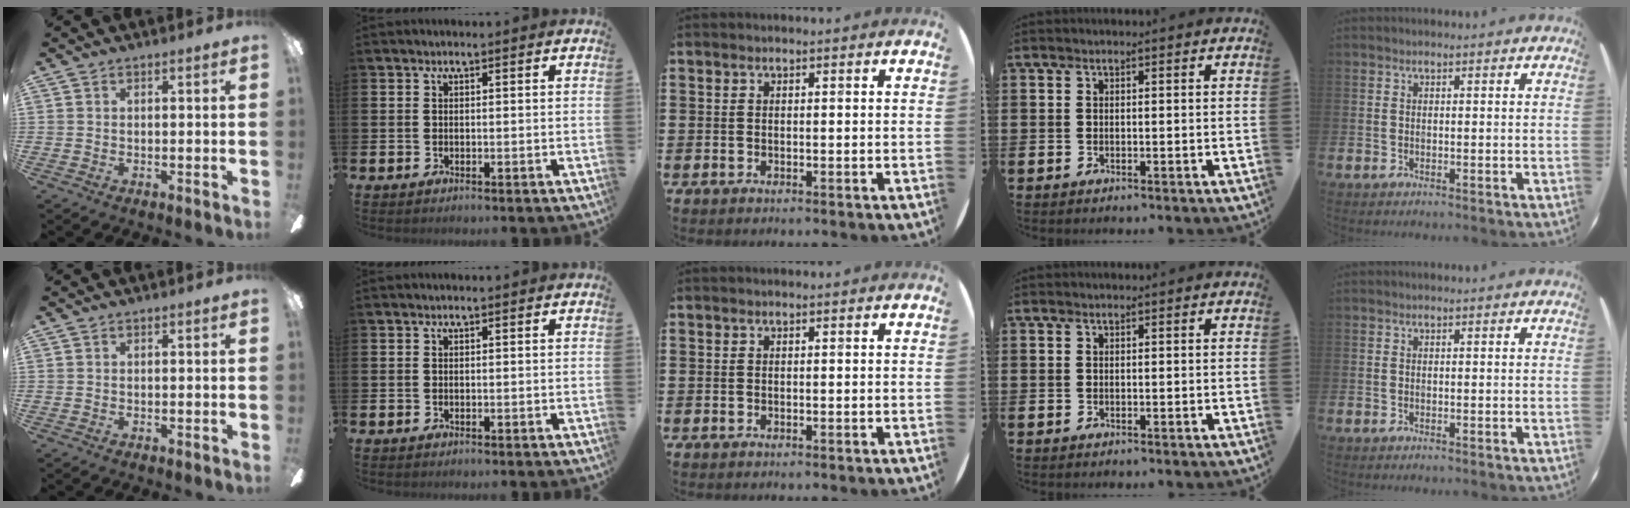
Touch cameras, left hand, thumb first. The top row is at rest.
{}